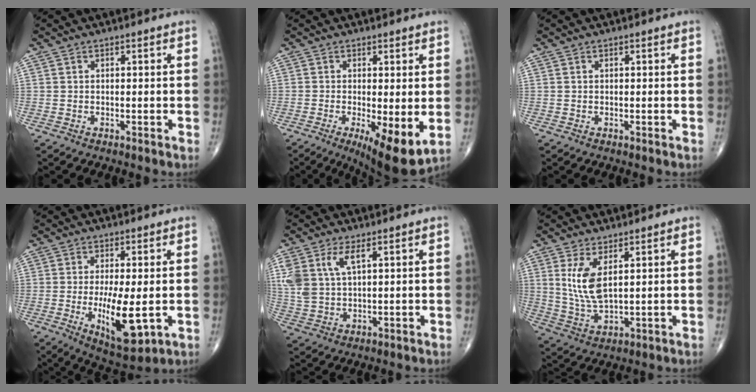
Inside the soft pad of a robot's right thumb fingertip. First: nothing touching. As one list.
[{"total": 10.0, "force": [-2.3, 2.9, 9.3], "torque": [-0.142, -0.026, -0.031]}, {"total": 0.0}, {"total": 11.2, "force": [-1.9, 3.7, 10.4], "torque": [-0.171, -0.025, -0.022]}, {"total": 7.5, "force": [3.2, 3.5, 5.9], "torque": [-0.137, -0.002, 0.071]}, {"total": 7.8, "force": [2.6, 3.1, 6.7], "torque": [-0.139, -0.020, 0.063]}]